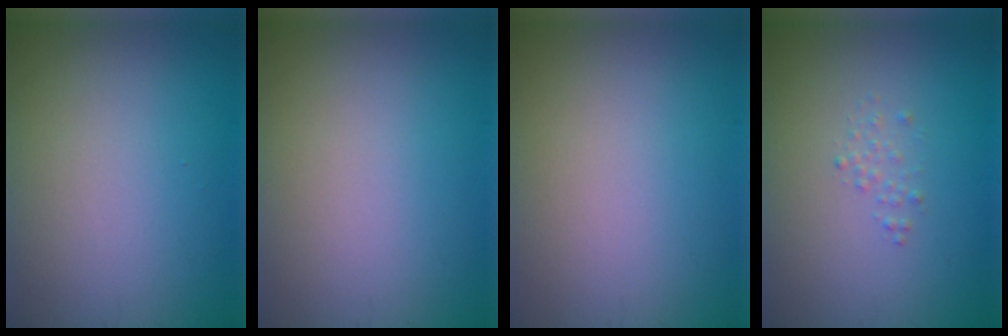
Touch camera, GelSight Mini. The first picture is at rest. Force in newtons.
{"total": 0.0}
{"total": 0.0}
{"total": 0.8, "press": 0.8, "slide": 0.0}